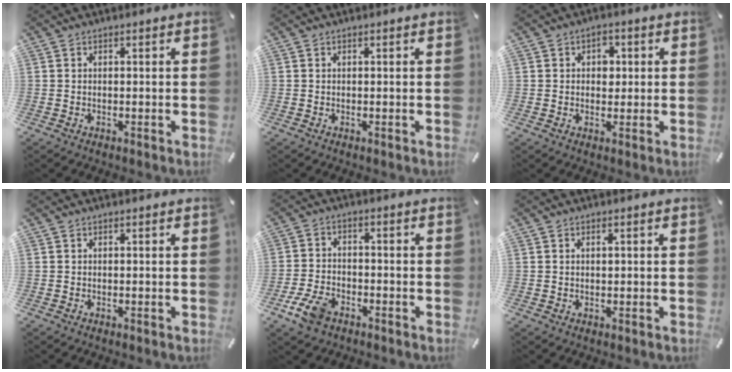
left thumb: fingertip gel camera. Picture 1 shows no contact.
{"total": 0.0}
{"total": 3.8, "force": [0.5, 3.0, 2.3], "torque": [-0.016, -0.003, -0.002]}
{"total": 0.0}
{"total": 7.3, "force": [-4.2, 4.4, 4.1], "torque": [-0.092, 0.016, -0.078]}
{"total": 1.0, "force": [0.3, 0.5, 0.8], "torque": [-0.017, 0.002, 0.004]}